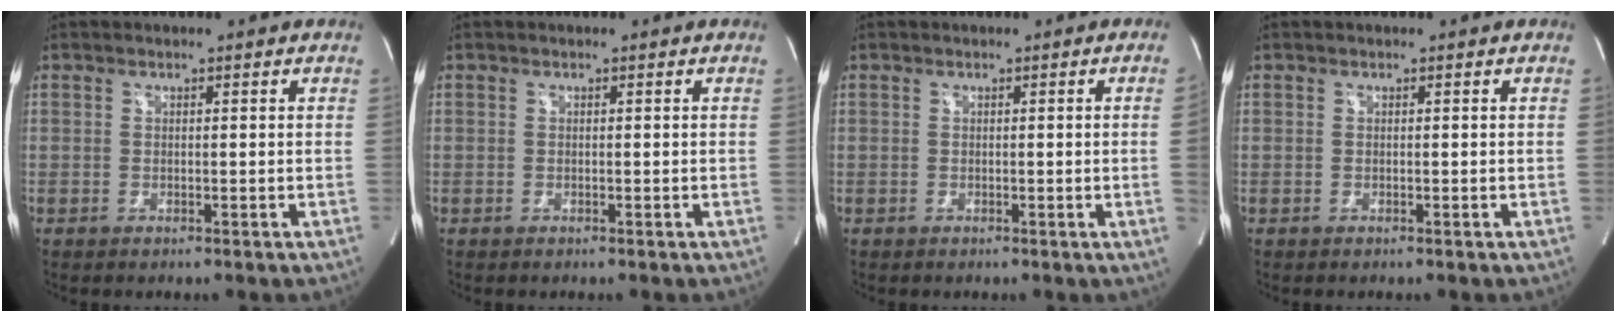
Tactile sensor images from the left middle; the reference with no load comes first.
{"total": 0.0}
{"total": 1.7, "force": [-0.1, -0.8, 1.5], "torque": [-0.017, -0.001, 0.000]}
{"total": 1.4, "force": [0.0, 0.5, -1.3], "torque": [0.013, 0.002, 0.000]}